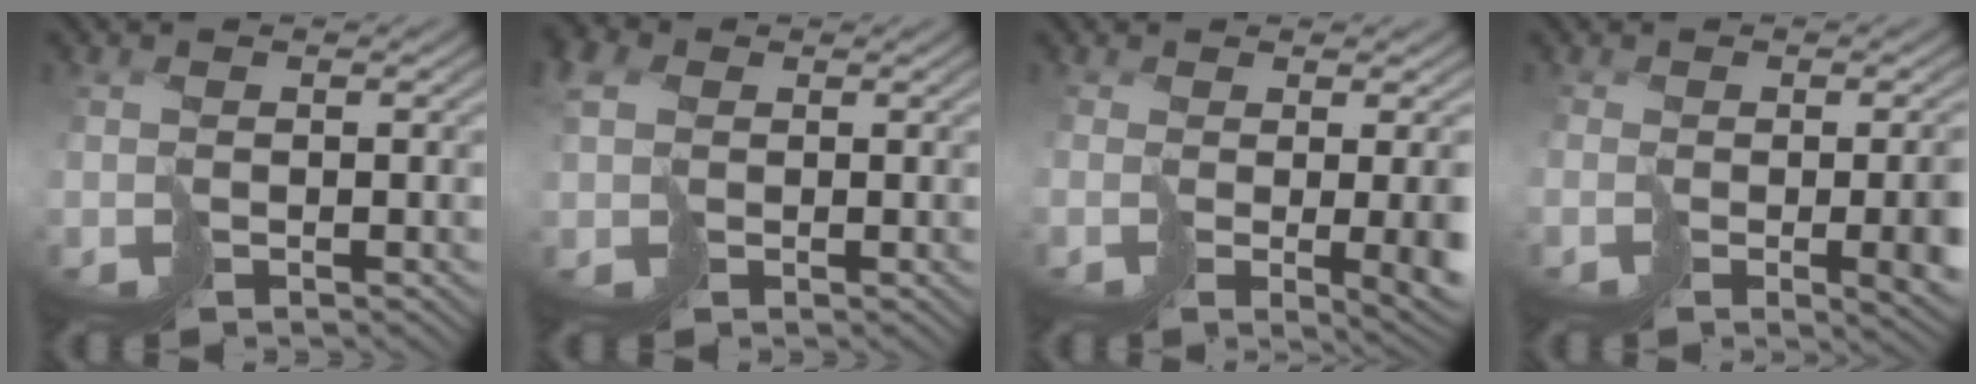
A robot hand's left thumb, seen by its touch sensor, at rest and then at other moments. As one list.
[{"total": 4.2, "force": [0.8, 3.4, 2.4], "torque": [-0.089, 0.000, 0.006]}, {"total": 6.0, "force": [-0.8, 1.4, 5.8], "torque": [-0.061, -0.027, 0.022]}, {"total": 4.9, "force": [-1.3, 1.3, 4.5], "torque": [-0.055, -0.024, 0.006]}]